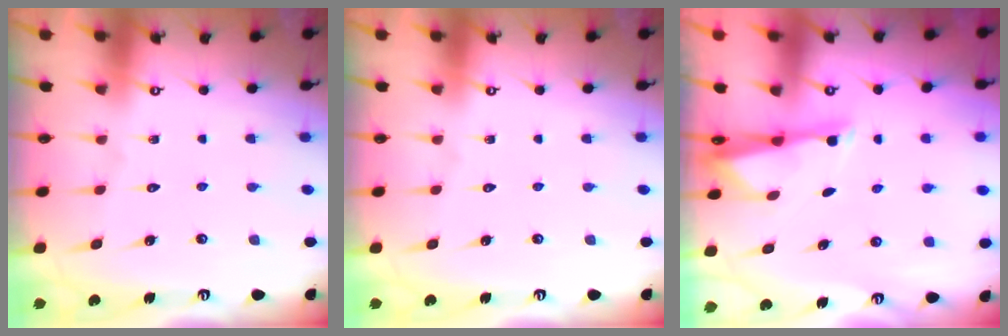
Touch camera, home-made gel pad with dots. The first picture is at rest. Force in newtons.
{"total": 0.0}
{"total": 2.7, "press": 2.7, "slide": 0.5}